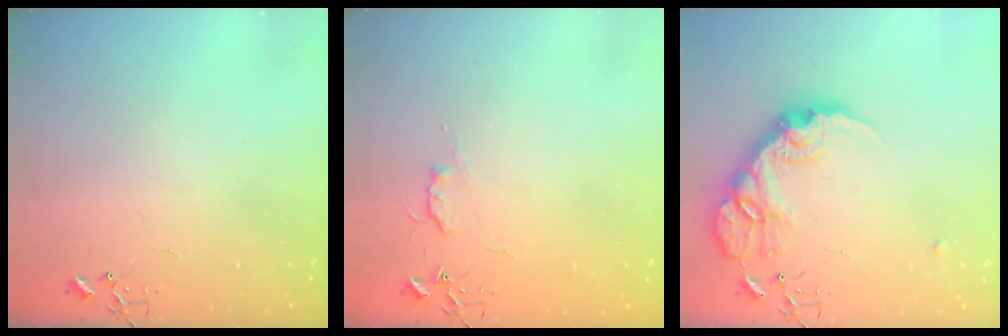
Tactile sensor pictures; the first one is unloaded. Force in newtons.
{"total": 5.0, "press": 4.9, "slide": 0.7}
{"total": 18.5, "press": 18.4, "slide": 1.4}